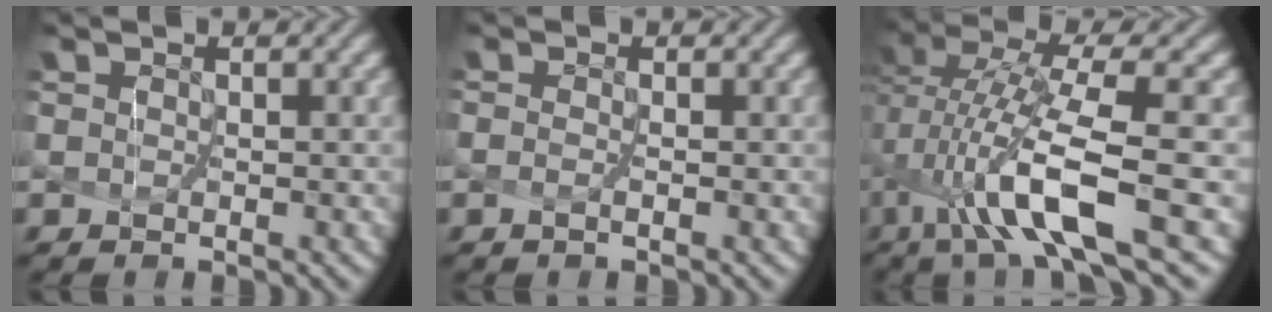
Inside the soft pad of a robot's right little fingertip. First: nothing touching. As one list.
[{"total": 0.7, "force": [-0.6, -0.4, 0.2], "torque": [-0.012, -0.002, -0.005]}, {"total": 8.0, "force": [-1.7, 1.1, 7.7], "torque": [-0.147, 0.000, -0.022]}]